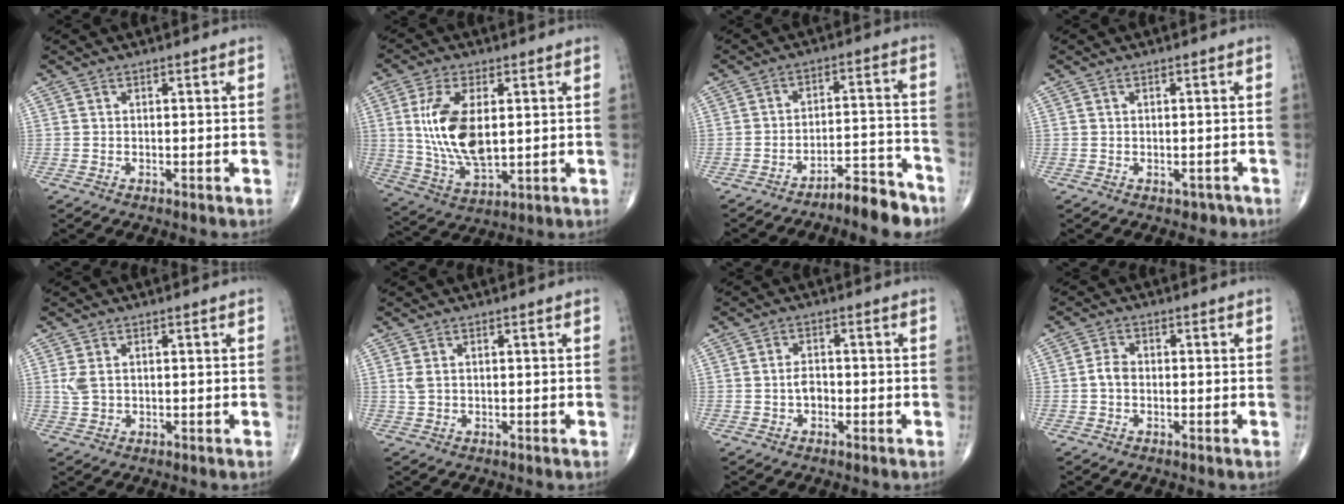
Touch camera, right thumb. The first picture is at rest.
{"total": 13.9, "force": [1.9, 6.9, 11.9], "torque": [-0.235, -0.016, 0.046]}
{"total": 7.6, "force": [-6.6, 1.8, 3.4], "torque": [-0.041, 0.081, -0.103]}
{"total": 1.2, "force": [-0.7, 0.9, 0.1], "torque": [0.006, 0.007, -0.009]}
{"total": 2.7, "force": [0.6, 1.7, 2.0], "torque": [-0.048, 0.001, 0.018]}
{"total": 1.5, "force": [0.4, 0.9, 1.1], "torque": [-0.029, 0.005, 0.014]}
{"total": 2.6, "force": [-0.7, 1.8, 1.8], "torque": [-0.025, 0.010, -0.015]}
{"total": 2.4, "force": [-0.5, 1.7, 1.7], "torque": [-0.027, 0.008, -0.016]}